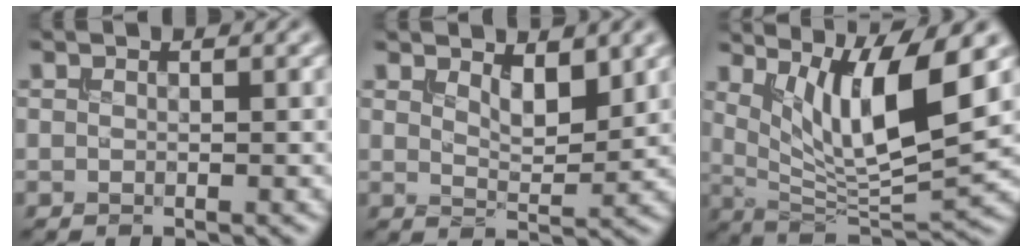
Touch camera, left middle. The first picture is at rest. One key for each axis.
{"total": 2.7, "fx": 1.6, "fy": 1.0, "fz": 2.0, "tx": -0.036, "ty": -0.009, "tz": 0.029}
{"total": 9.2, "fx": 3.7, "fy": 2.3, "fz": 8.1, "tx": -0.136, "ty": -0.015, "tz": 0.072}